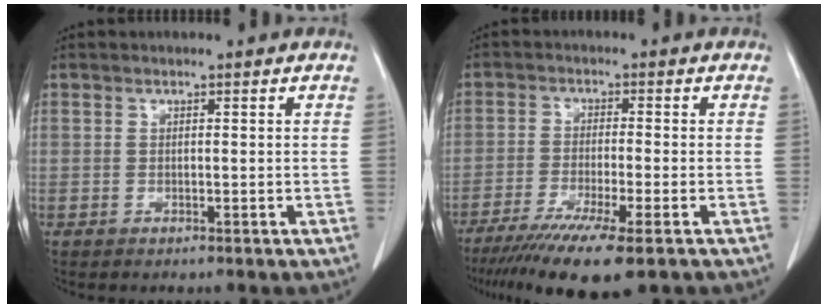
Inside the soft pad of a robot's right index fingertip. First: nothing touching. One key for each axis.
{"total": 11.6, "fx": -7.8, "fy": 0.6, "fz": 8.6, "tx": -0.141, "ty": -0.031, "tz": -0.124}